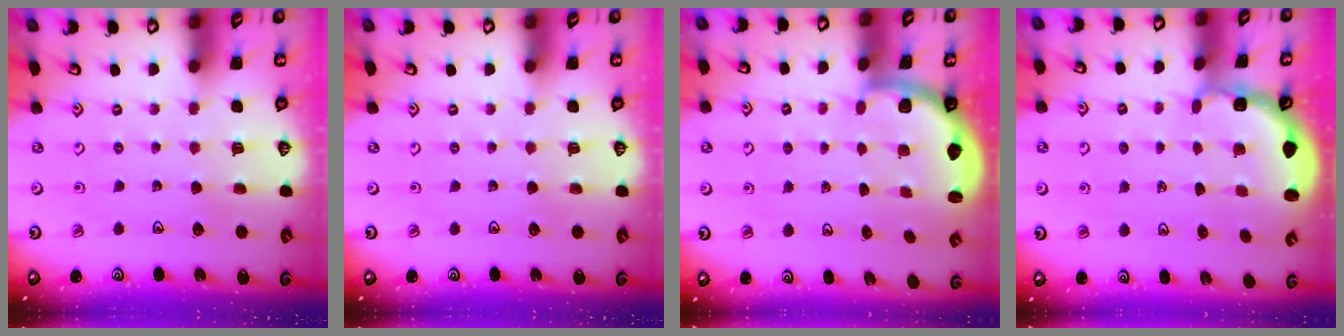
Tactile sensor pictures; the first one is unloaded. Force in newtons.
{"total": 0.0}
{"total": 2.2, "press": 2.1, "slide": 0.7}
{"total": 2.4, "press": 1.7, "slide": 1.6}